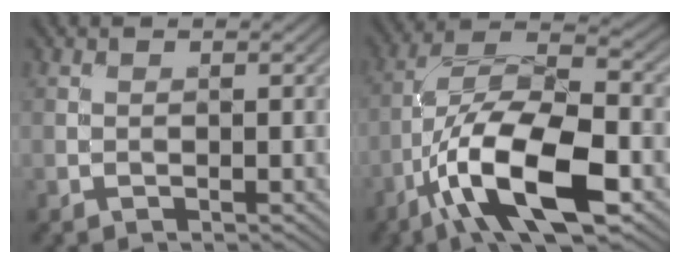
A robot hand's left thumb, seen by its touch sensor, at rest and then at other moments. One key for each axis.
{"total": 14.0, "fx": -6.1, "fy": 5.2, "fz": 11.5, "tx": -0.215, "ty": -0.002, "tz": -0.119}